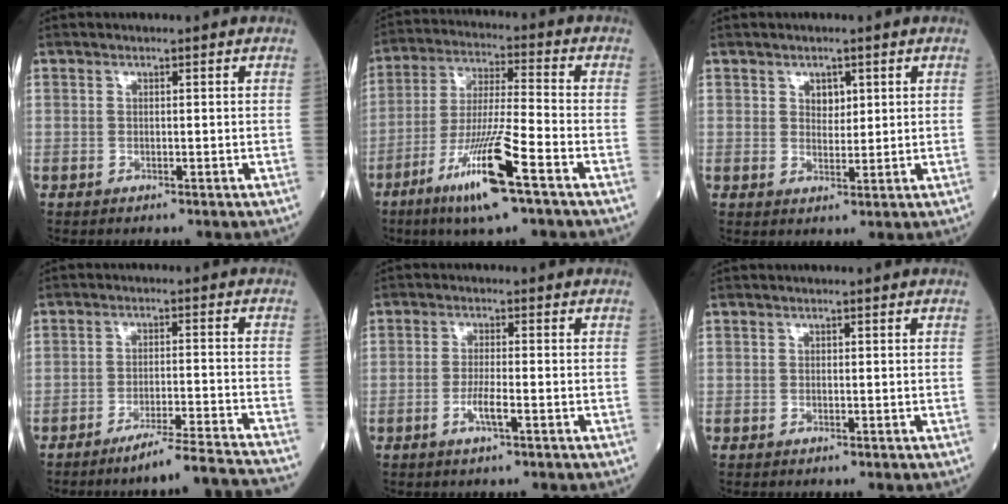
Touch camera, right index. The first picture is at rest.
{"total": 13.2, "force": [-6.9, 0.0, 11.3], "torque": [-0.222, -0.025, -0.127]}
{"total": 2.4, "force": [1.2, 1.6, 1.4], "torque": [-0.018, -0.002, 0.019]}
{"total": 12.1, "force": [-11.0, -2.1, 4.6], "torque": [-0.035, -0.011, -0.164]}
{"total": 3.2, "force": [-1.3, 0.2, 2.9], "torque": [-0.059, -0.003, -0.025]}
{"total": 0.0}